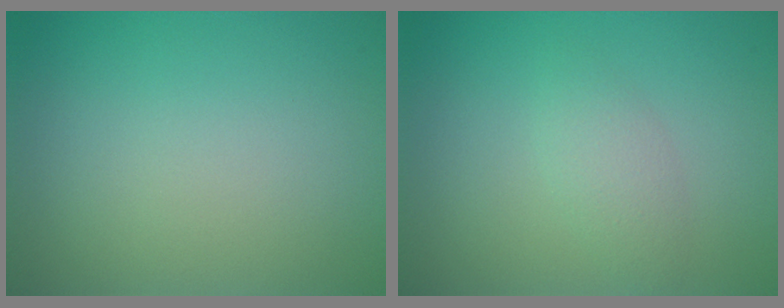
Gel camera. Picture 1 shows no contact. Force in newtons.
{"total": 1.7, "press": 1.7, "slide": 0.1}